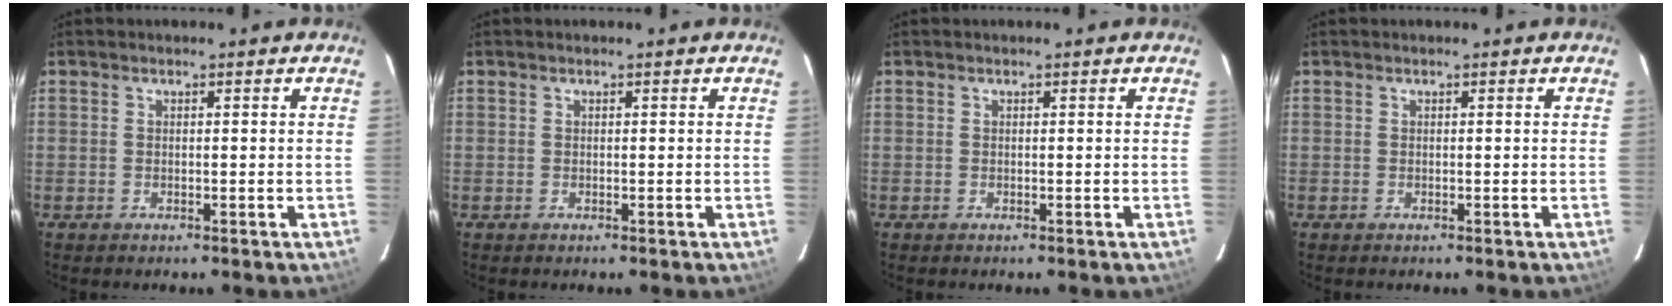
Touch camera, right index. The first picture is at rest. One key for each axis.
{"total": 0.0}
{"total": 0.0}
{"total": 0.0}